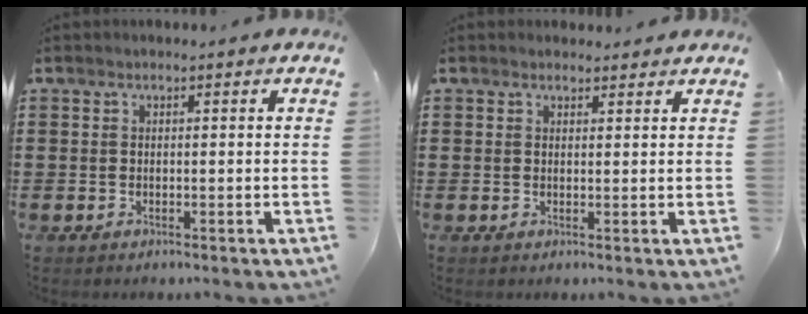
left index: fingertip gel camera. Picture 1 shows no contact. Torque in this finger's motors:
{"motor_torque": [0.24, 0.14, 0.02, -0.01]}